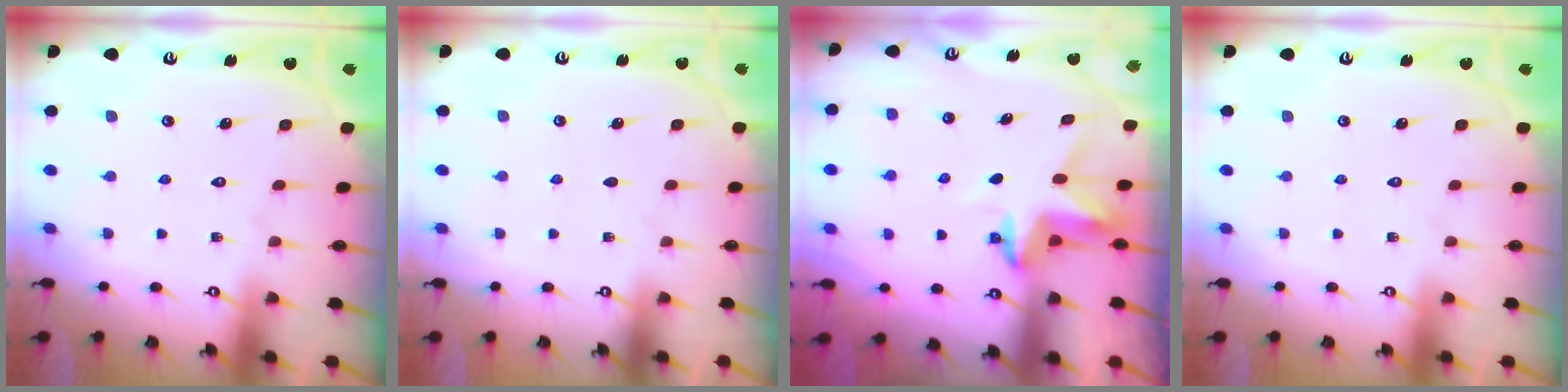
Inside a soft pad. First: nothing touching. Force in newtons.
{"total": 0.0}
{"total": 3.7, "press": 3.7, "slide": 0.4}
{"total": 0.0}